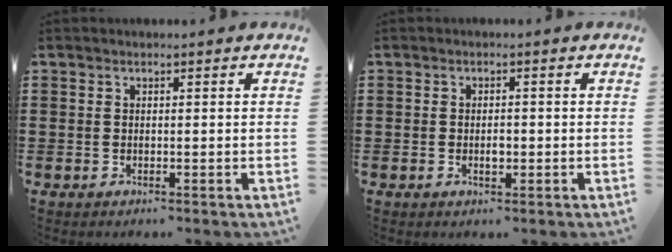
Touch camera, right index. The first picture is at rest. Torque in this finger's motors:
{"motor_torque": [0.45, 0.08, 0.00, 0.02]}